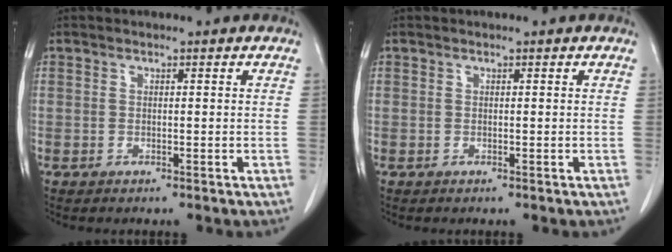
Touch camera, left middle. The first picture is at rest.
{"total": 0.0}